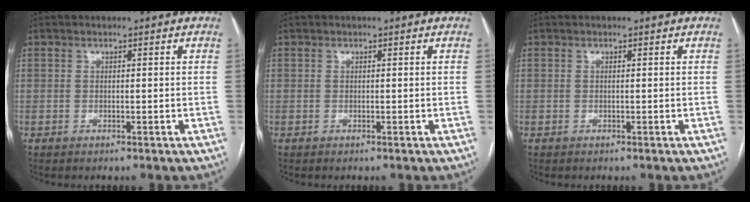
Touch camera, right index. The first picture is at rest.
{"total": 0.0}
{"total": 0.0}